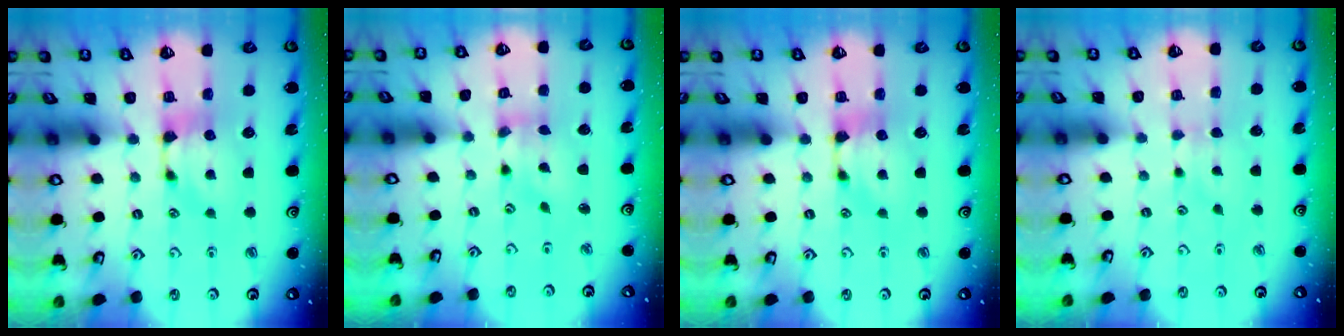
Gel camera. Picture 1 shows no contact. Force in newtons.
{"total": 1.4, "press": 0.3, "slide": 1.4}
{"total": 0.0}
{"total": 2.4, "press": 2.3, "slide": 0.5}